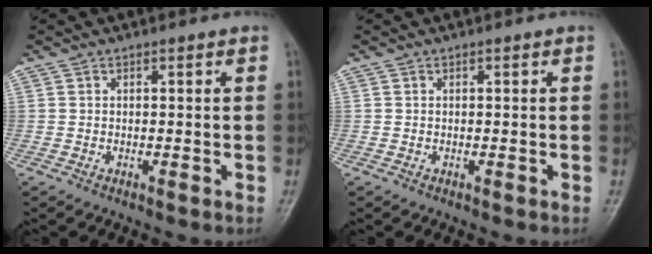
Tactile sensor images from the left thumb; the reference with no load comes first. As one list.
[{"total": 0.0}]